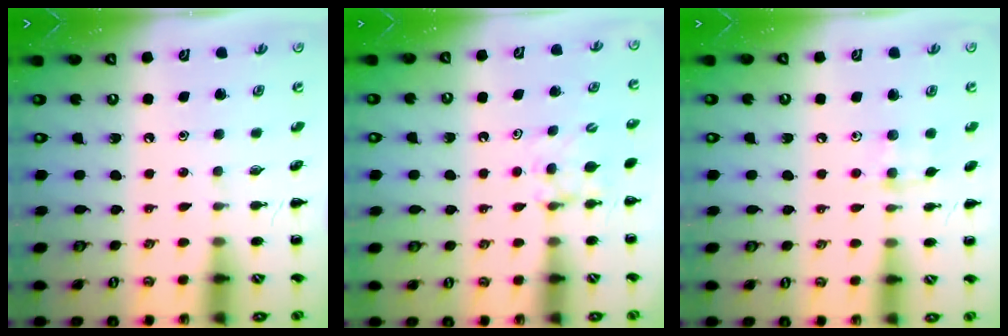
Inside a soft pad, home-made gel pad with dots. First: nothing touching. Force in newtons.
{"total": 5.3, "press": 5.1, "slide": 1.4}
{"total": 4.3, "press": 4.2, "slide": 1.2}